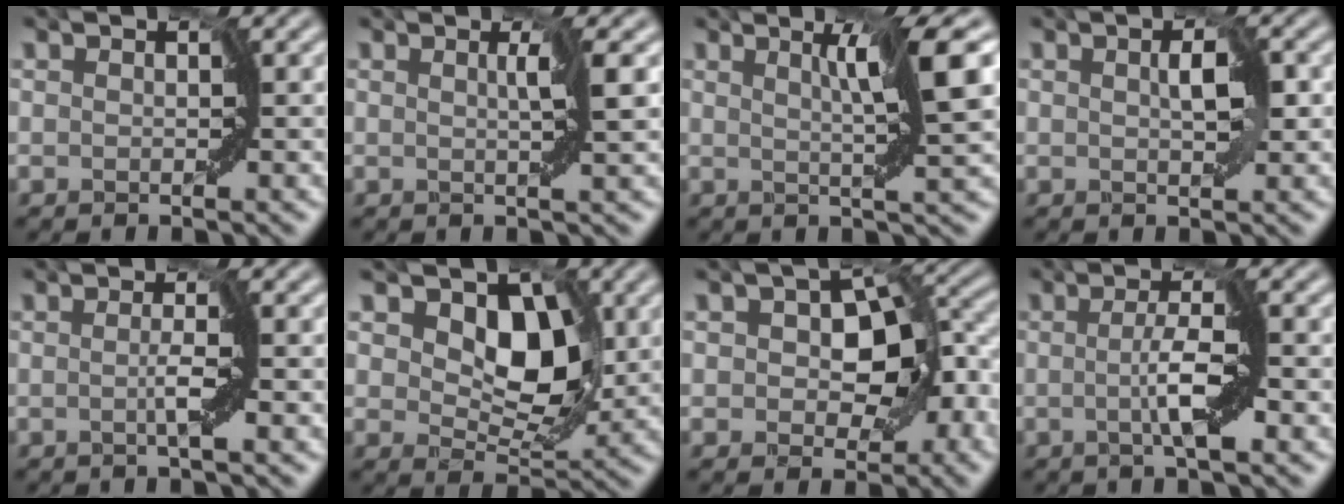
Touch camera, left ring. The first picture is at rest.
{"total": 1.6, "force": [0.4, -0.5, 1.5], "torque": [-0.036, 0.000, 0.009]}
{"total": 4.9, "force": [1.4, -0.1, 4.7], "torque": [-0.083, 0.004, 0.027]}
{"total": 2.1, "force": [0.3, 0.8, 2.0], "torque": [-0.040, 0.000, 0.007]}
{"total": 1.3, "force": [-0.3, -0.6, 1.1], "torque": [-0.031, 0.003, -0.006]}
{"total": 8.1, "force": [2.6, 5.2, 5.6], "torque": [-0.082, 0.007, 0.026]}
{"total": 7.5, "force": [-0.5, 5.0, 5.5], "torque": [-0.066, 0.015, -0.013]}
{"total": 3.1, "force": [-0.6, -0.2, 3.0], "torque": [-0.063, 0.005, -0.014]}